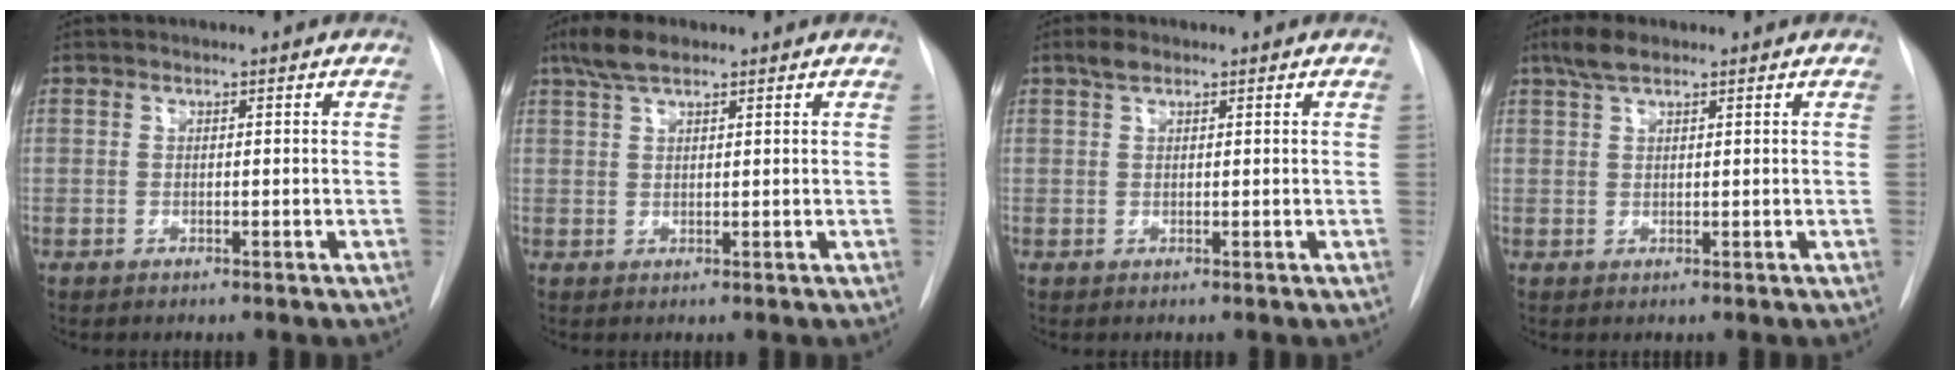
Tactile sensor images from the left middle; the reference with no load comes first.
{"total": 4.2, "force": [3.0, 1.1, 2.7], "torque": [-0.061, 0.013, 0.059]}
{"total": 1.0, "force": [0.7, 0.4, 0.6], "torque": [-0.014, 0.010, 0.012]}
{"total": 3.2, "force": [2.3, 0.8, 2.1], "torque": [-0.048, 0.010, 0.046]}